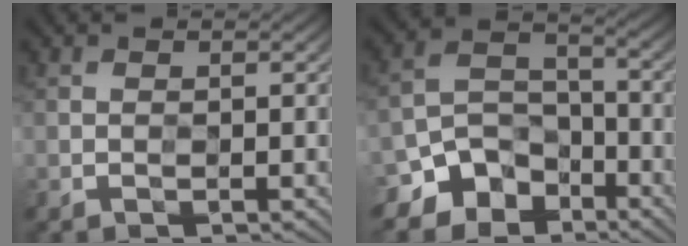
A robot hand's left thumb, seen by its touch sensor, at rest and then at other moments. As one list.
[{"total": 9.9, "force": [-7.1, 6.3, 2.9], "torque": [-0.070, -0.007, -0.130]}]